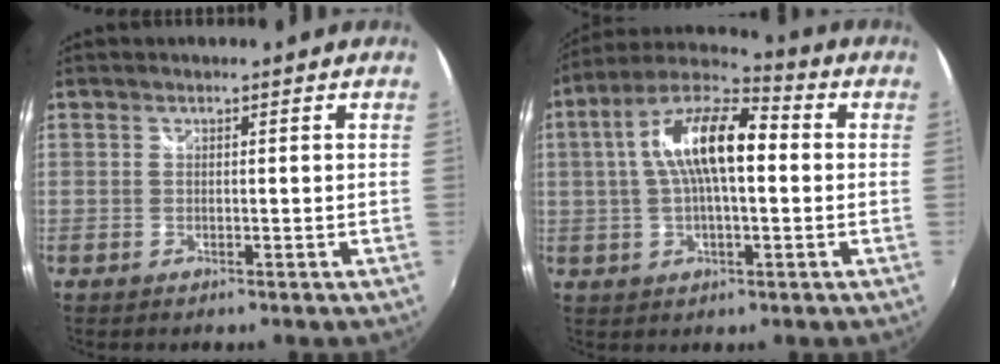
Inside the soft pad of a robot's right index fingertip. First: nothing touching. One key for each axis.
{"total": 14.7, "fx": 1.5, "fy": 5.7, "fz": 13.5, "tx": -0.248, "ty": 0.023, "tz": 0.015}